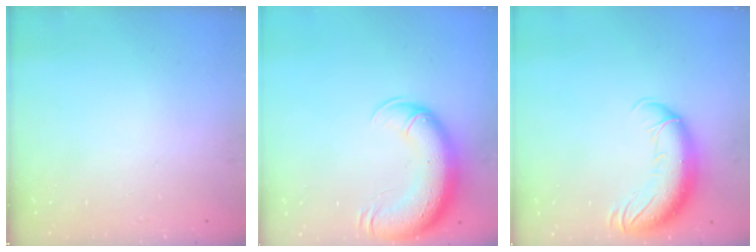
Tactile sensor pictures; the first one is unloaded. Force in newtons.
{"total": 15.5, "press": 15.1, "slide": 3.7}
{"total": 14.5, "press": 14.2, "slide": 3.1}